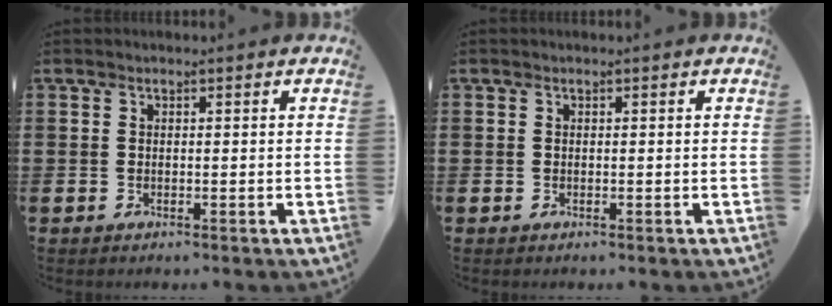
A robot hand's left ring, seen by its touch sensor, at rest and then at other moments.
{"total": 0.0}